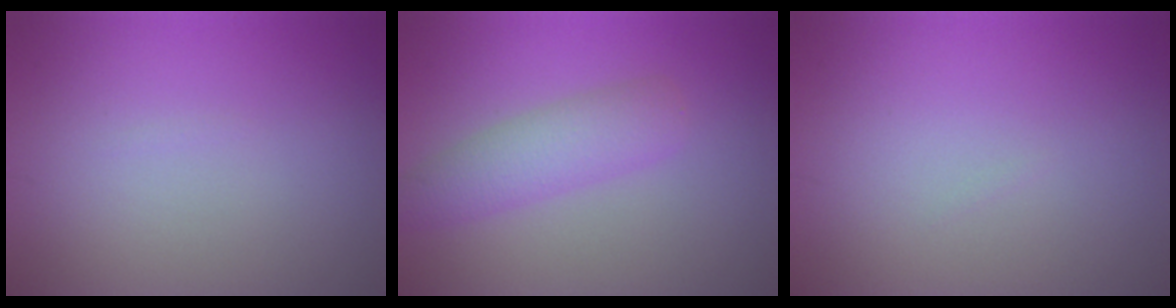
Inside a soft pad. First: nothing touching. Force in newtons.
{"total": 3.4, "press": 3.4, "slide": 0.1}
{"total": 0.0}